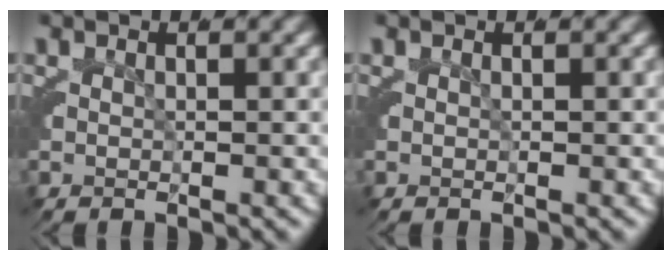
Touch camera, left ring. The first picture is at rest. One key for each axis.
{"total": 0.0}